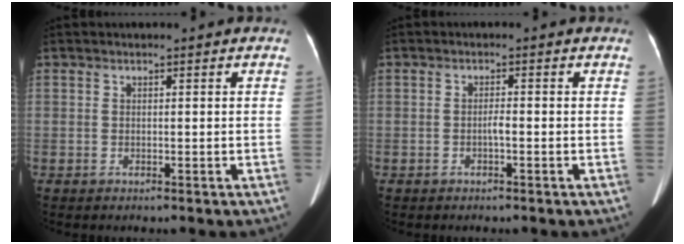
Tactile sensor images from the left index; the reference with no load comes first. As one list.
[{"total": 1.2, "force": [-0.6, 0.1, 1.0], "torque": [-0.016, 0.001, -0.009]}]